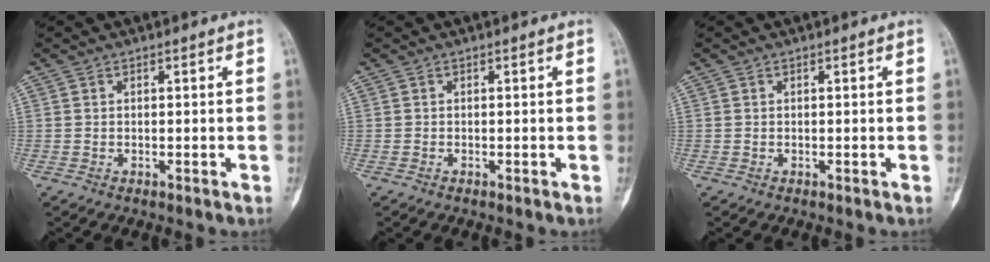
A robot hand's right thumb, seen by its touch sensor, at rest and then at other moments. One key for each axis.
{"total": 0.0}
{"total": 0.0}